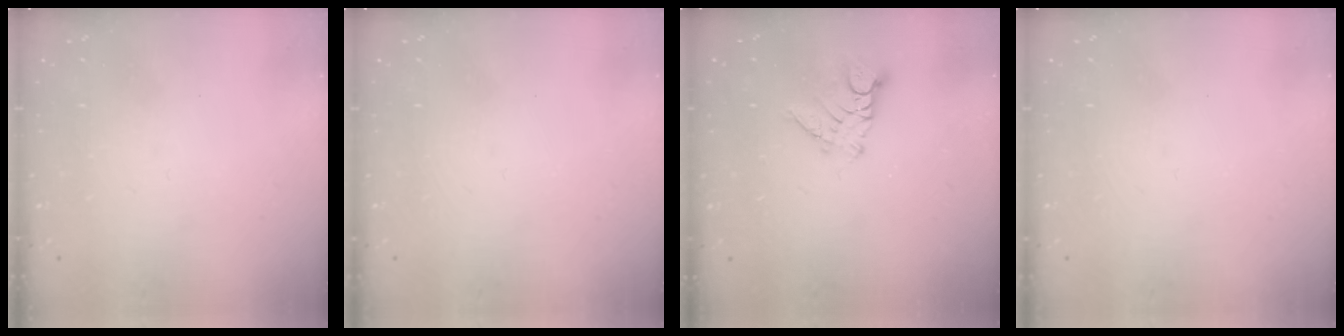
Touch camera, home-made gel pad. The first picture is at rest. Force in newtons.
{"total": 0.0}
{"total": 7.5, "press": 7.5, "slide": 0.7}
{"total": 0.0}